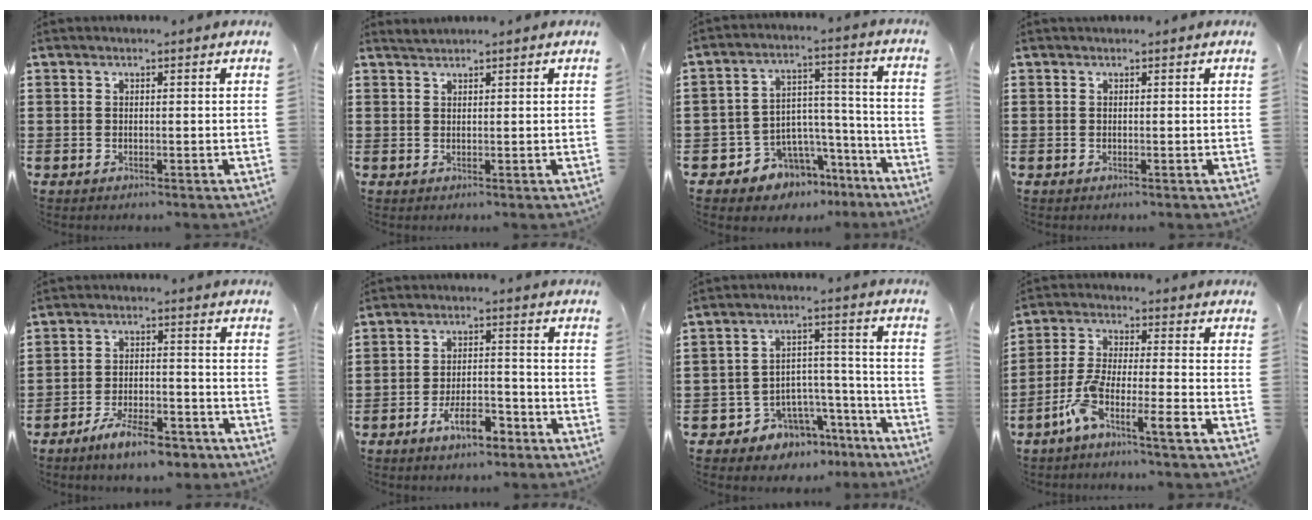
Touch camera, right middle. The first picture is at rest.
{"total": 1.0, "force": [1.0, -0.1, 0.1], "torque": [-0.004, -0.002, 0.021]}
{"total": 7.6, "force": [-5.8, 4.8, 0.7], "torque": [-0.023, 0.022, -0.105]}
{"total": 0.0}
{"total": 7.4, "force": [-5.9, 1.6, 4.1], "torque": [-0.072, 0.006, -0.108]}
{"total": 6.3, "force": [-4.0, 2.3, 4.3], "torque": [-0.080, 0.008, -0.076]}
{"total": 7.0, "force": [-5.7, 4.1, 0.7], "torque": [-0.014, 0.028, -0.104]}
{"total": 6.9, "force": [-4.9, 0.4, 4.9], "torque": [-0.108, -0.007, -0.095]}